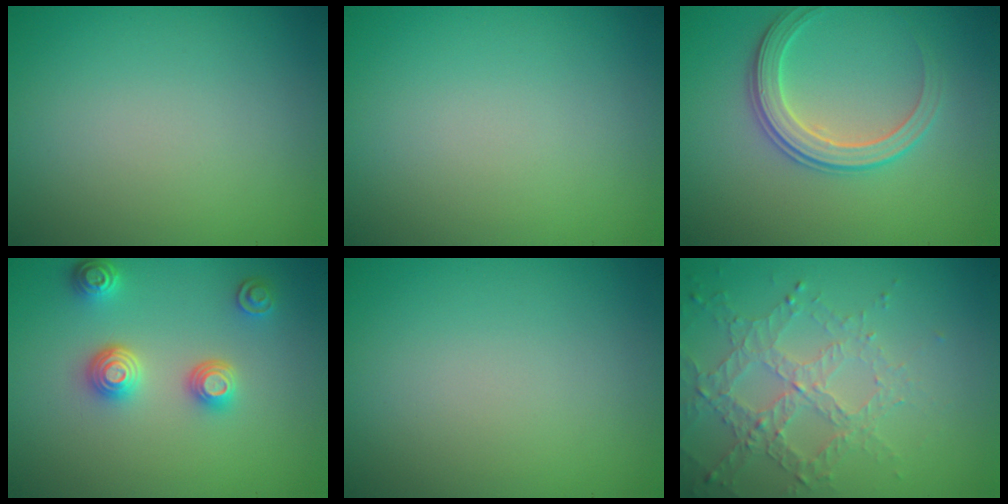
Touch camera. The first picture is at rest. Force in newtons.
{"total": 0.0}
{"total": 2.9, "press": 2.8, "slide": 0.6}
{"total": 3.4, "press": 3.0, "slide": 1.4}
{"total": 0.0}
{"total": 3.4, "press": 2.8, "slide": 1.9}